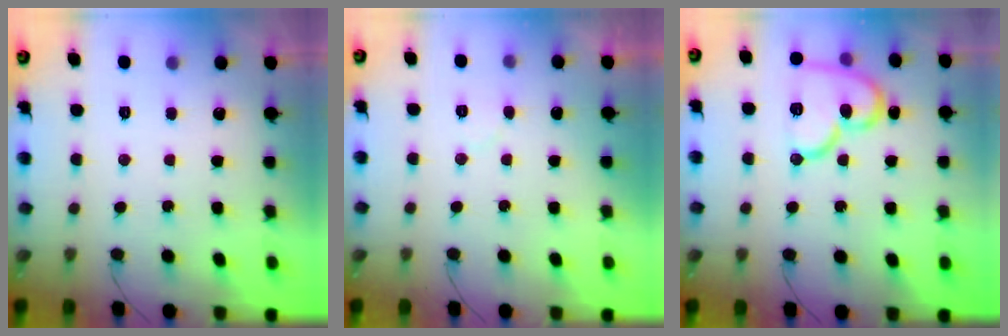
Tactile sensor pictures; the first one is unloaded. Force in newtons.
{"total": 3.6, "press": 3.6, "slide": 0.4}
{"total": 15.7, "press": 15.6, "slide": 1.6}